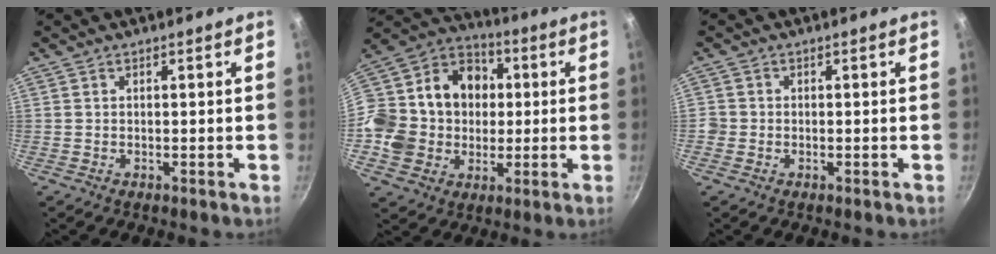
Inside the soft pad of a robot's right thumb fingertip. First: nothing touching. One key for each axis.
{"total": 22.9, "fx": 0.8, "fy": 19.6, "fz": 11.8, "tx": -0.212, "ty": 0.047, "tz": 0.016}
{"total": 1.6, "fx": -0.6, "fy": 1.5, "fz": 0.3, "tx": -0.002, "ty": 0.003, "tz": -0.013}